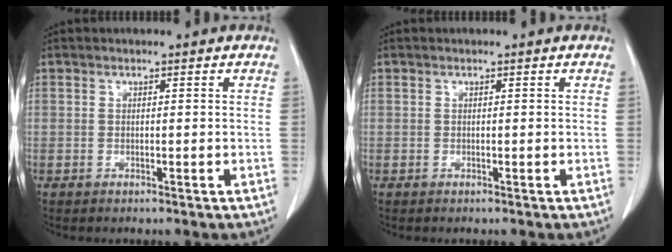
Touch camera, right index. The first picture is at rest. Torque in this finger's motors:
{"motor_torque": [0.00, 0.00, 0.00, 0.00]}